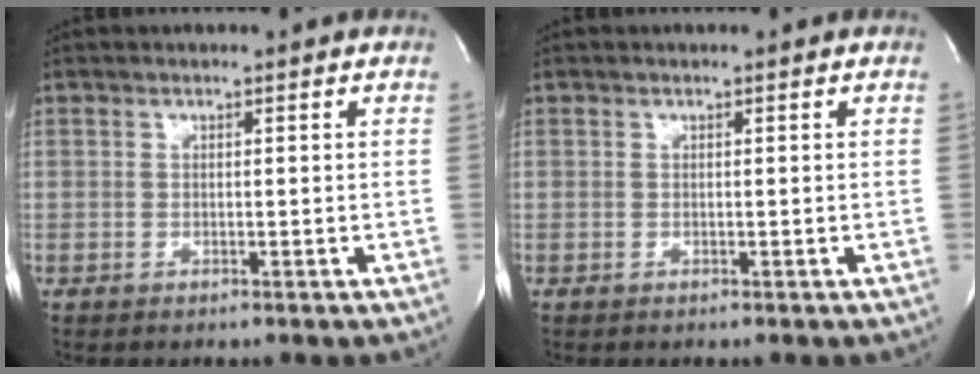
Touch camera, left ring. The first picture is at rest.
{"total": 0.0}